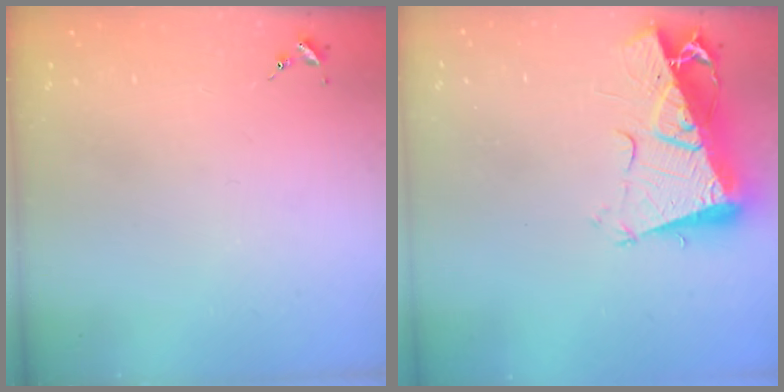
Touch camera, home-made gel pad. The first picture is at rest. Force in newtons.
{"total": 15.1, "press": 14.9, "slide": 1.8}